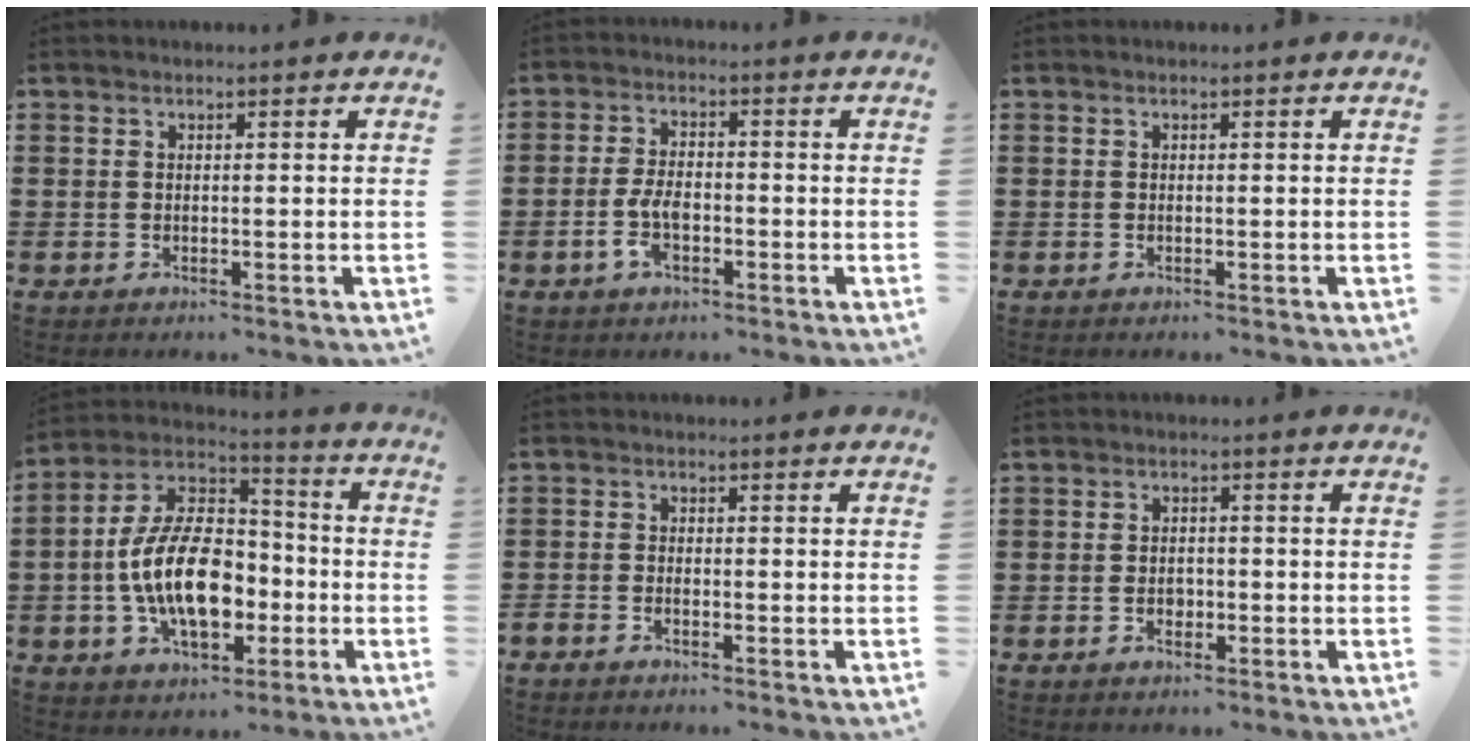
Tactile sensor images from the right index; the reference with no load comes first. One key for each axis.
{"total": 4.9, "fx": -1.7, "fy": 2.4, "fz": 4.0, "tx": -0.090, "ty": -0.001, "tz": -0.036}
{"total": 0.0}
{"total": 13.8, "fx": -3.1, "fy": 7.9, "fz": 10.9, "tx": -0.251, "ty": 0.002, "tz": -0.058}
{"total": 0.9, "fx": -0.9, "fy": 0.1, "fz": 0.1, "tx": -0.005, "ty": 0.000, "tz": -0.016}
{"total": 2.2, "fx": -0.7, "fy": 1.4, "fz": 1.6, "tx": -0.032, "ty": 0.003, "tz": -0.014}